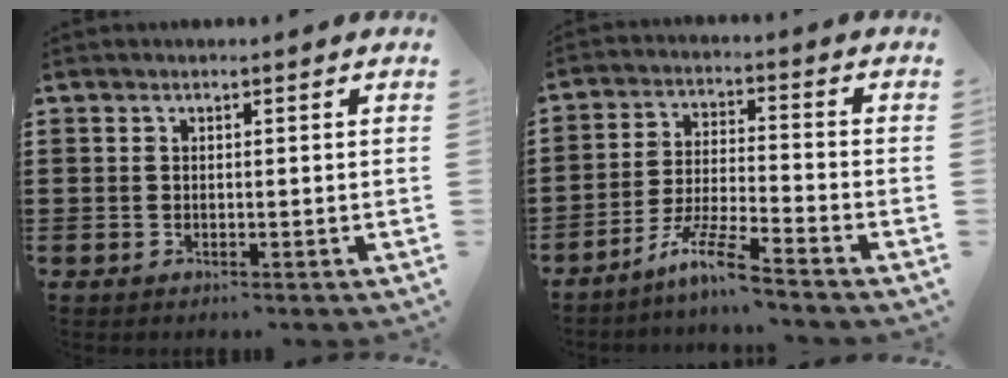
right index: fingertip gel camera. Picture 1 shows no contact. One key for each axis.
{"total": 7.6, "fx": -6.2, "fy": -0.3, "fz": 4.3, "tx": -0.098, "ty": -0.011, "tz": -0.122}